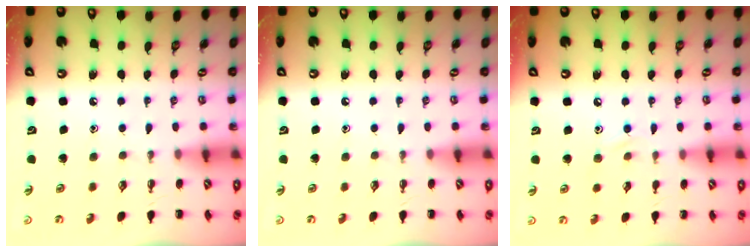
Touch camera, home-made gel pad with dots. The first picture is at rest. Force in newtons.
{"total": 0.0}
{"total": 6.6, "press": 6.3, "slide": 1.8}